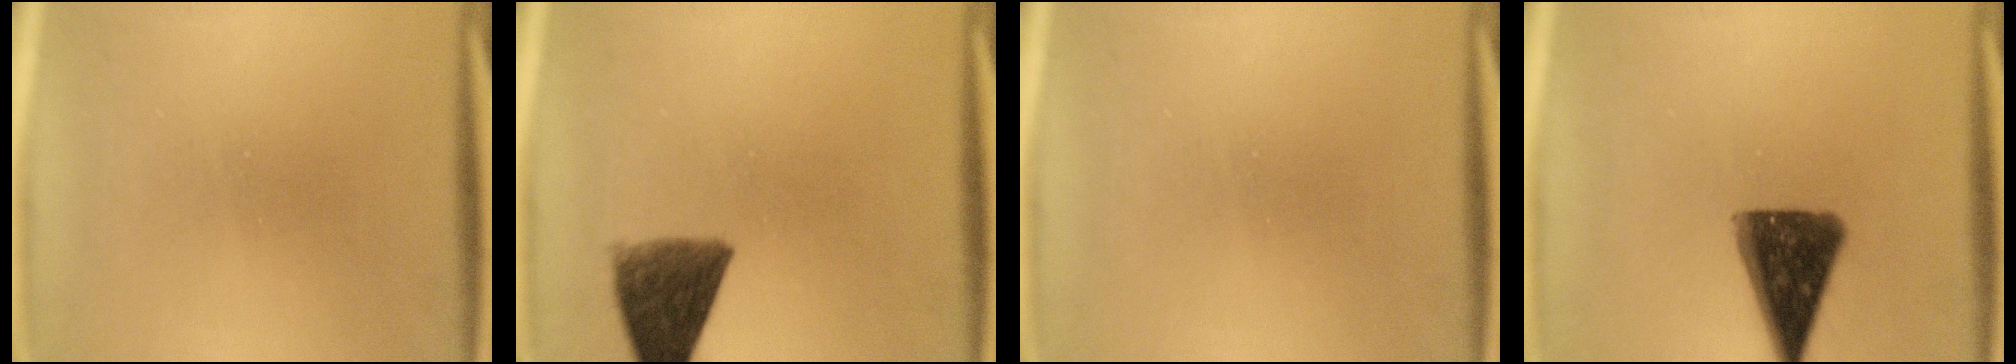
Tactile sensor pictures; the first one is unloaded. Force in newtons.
{"total": 8.4}
{"total": 0.0}
{"total": 12.4}